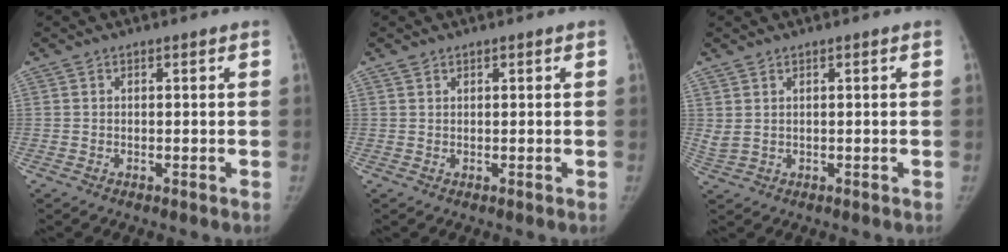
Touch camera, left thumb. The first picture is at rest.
{"total": 0.5, "force": [0.4, 0.2, -0.1], "torque": [0.003, 0.000, 0.009]}
{"total": 1.4, "force": [0.8, 0.7, 1.0], "torque": [-0.027, 0.001, 0.025]}